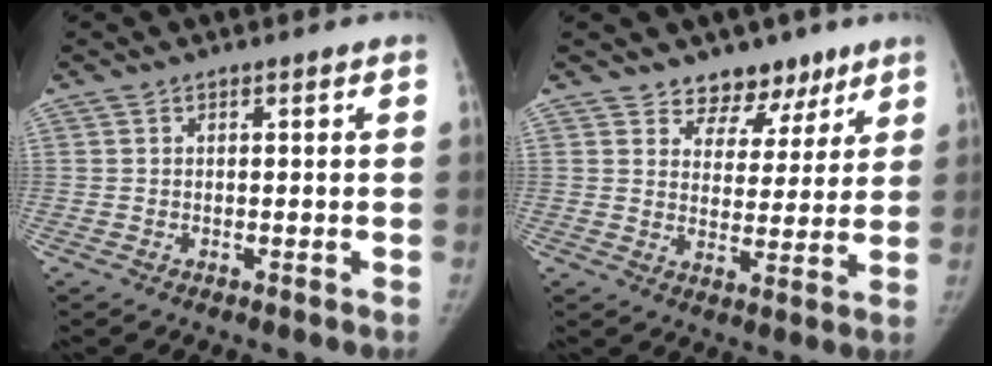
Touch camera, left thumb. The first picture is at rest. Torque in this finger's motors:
{"motor_torque": [0.03, 0.04, 0.09, 0.20, -0.03]}